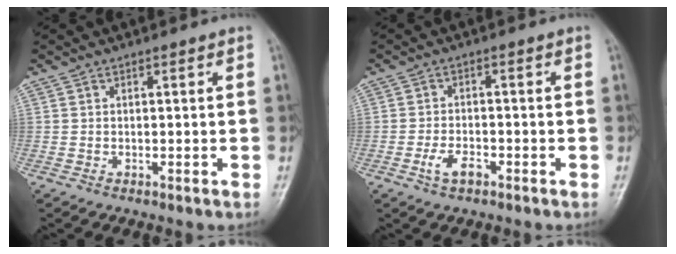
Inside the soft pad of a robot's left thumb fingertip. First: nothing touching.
{"total": 3.7, "force": [-1.9, 1.9, 2.6], "torque": [-0.050, 0.012, -0.035]}